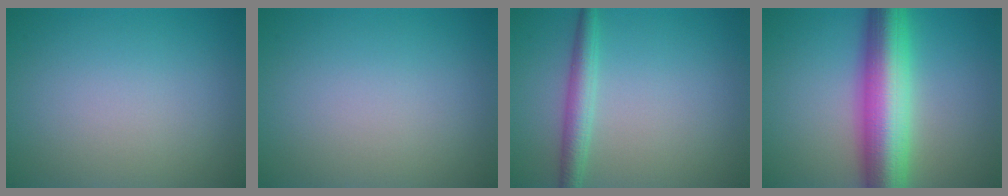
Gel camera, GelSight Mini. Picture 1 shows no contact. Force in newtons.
{"total": 0.0}
{"total": 2.6, "press": 2.6, "slide": 0.0}
{"total": 9.9, "press": 9.9, "slide": 0.2}